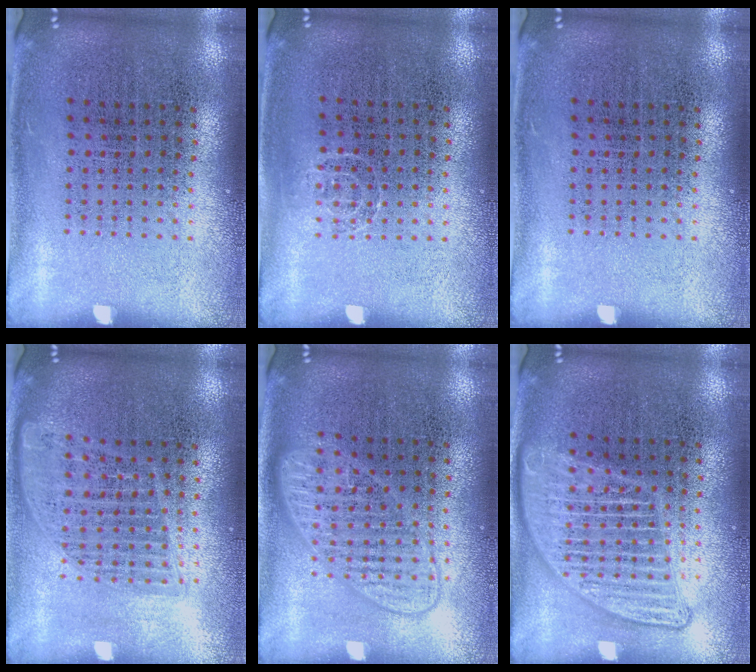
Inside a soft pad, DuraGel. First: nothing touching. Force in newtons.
{"total": 0.7, "press": 0.5, "slide": 0.5}
{"total": 0.0}
{"total": 1.6, "press": 1.5, "slide": 0.7}
{"total": 1.5, "press": 1.5, "slide": 0.2}
{"total": 2.1, "press": 2.1, "slide": 0.2}